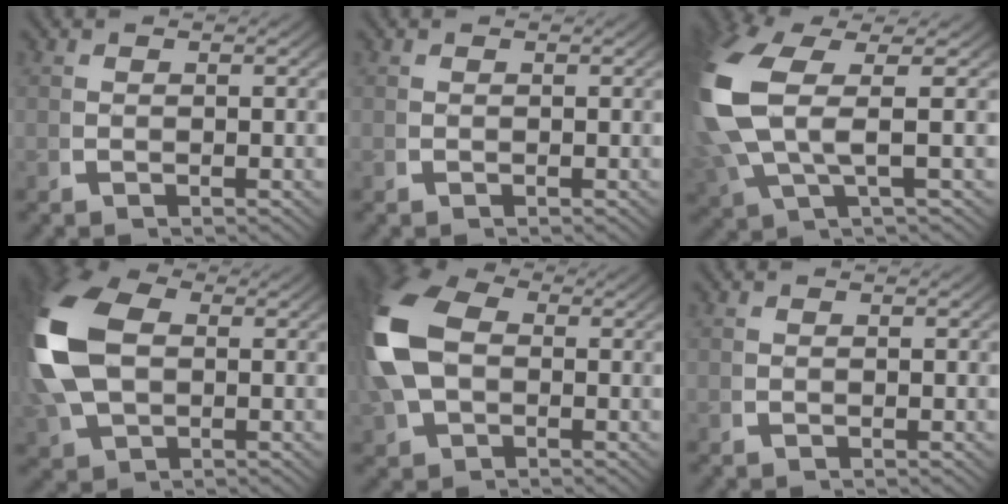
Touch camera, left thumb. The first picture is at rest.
{"total": 0.0}
{"total": 9.9, "force": [1.3, 5.5, 8.2], "torque": [-0.236, -0.022, 0.040]}
{"total": 10.7, "force": [0.9, 7.4, 7.6], "torque": [-0.207, -0.014, 0.030]}
{"total": 9.8, "force": [0.4, 7.2, 6.7], "torque": [-0.186, -0.017, 0.020]}
{"total": 0.0}